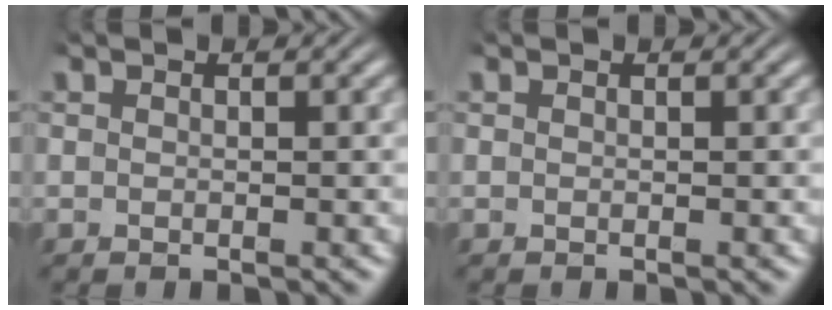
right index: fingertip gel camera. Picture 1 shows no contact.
{"total": 0.0}